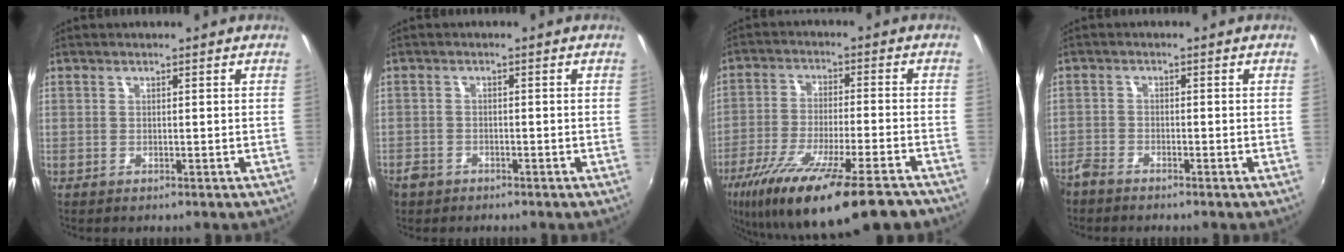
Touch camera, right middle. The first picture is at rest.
{"total": 3.3, "force": [-2.3, 2.2, 0.9], "torque": [-0.027, -0.004, -0.041]}
{"total": 20.9, "force": [-15.0, 3.6, 14.0], "torque": [-0.259, -0.059, -0.245]}
{"total": 3.1, "force": [-2.9, 0.9, 0.7], "torque": [-0.024, -0.008, -0.063]}